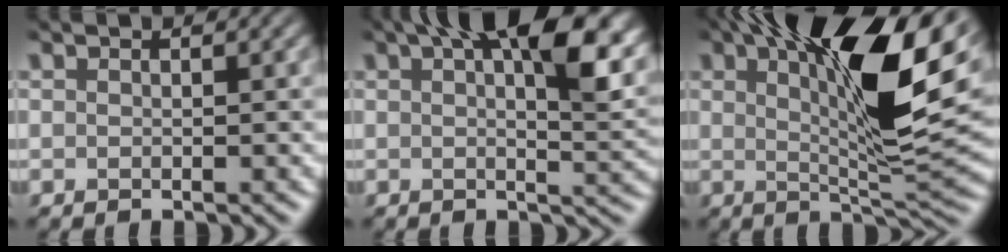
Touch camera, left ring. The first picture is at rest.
{"total": 11.4, "force": [5.0, 3.8, 9.5], "torque": [-0.111, 0.019, 0.060]}
{"total": 13.7, "force": [5.4, 3.4, 12.1], "torque": [-0.172, 0.008, 0.085]}